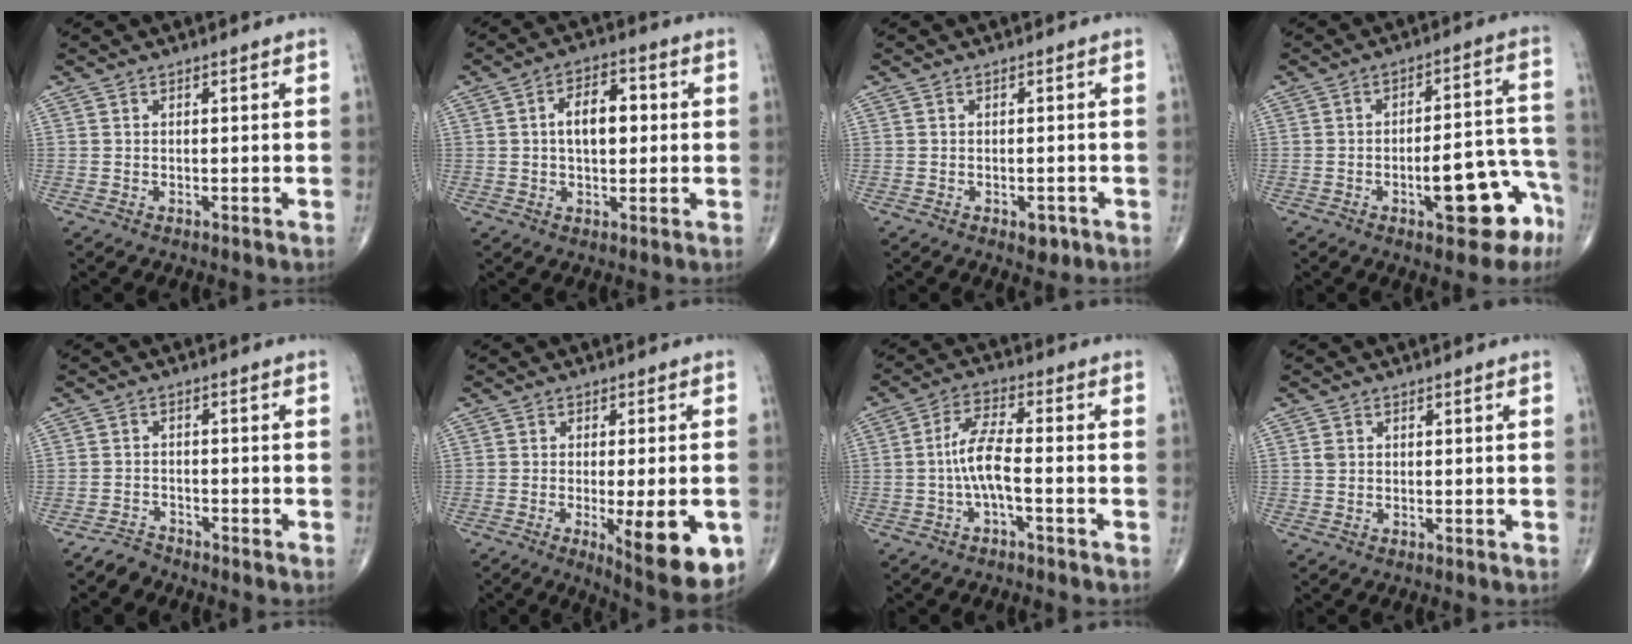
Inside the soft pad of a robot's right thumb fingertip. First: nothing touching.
{"total": 8.1, "force": [0.8, 4.5, 6.7], "torque": [-0.096, 0.015, 0.009]}
{"total": 2.3, "force": [-1.1, 1.4, 1.5], "torque": [-0.008, 0.002, -0.010]}
{"total": 13.9, "force": [-6.4, 5.1, 11.3], "torque": [-0.110, 0.056, -0.078]}
{"total": 2.4, "force": [-2.3, 0.5, -0.5], "torque": [0.015, -0.001, -0.046]}
{"total": 13.6, "force": [-4.0, 3.8, 12.5], "torque": [-0.148, -0.013, -0.042]}
{"total": 6.8, "force": [-1.5, 1.7, 6.4], "torque": [-0.138, 0.025, -0.033]}
{"total": 1.3, "force": [0.3, 1.0, 0.7], "torque": [-0.012, 0.002, 0.008]}